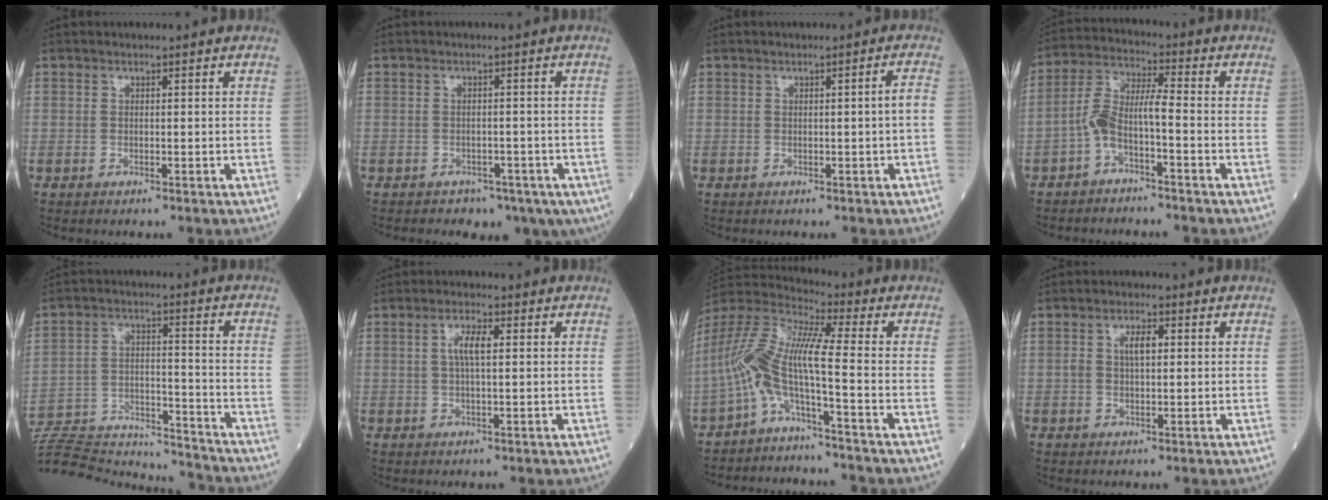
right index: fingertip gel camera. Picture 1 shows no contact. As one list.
[{"total": 5.8, "force": [-3.7, 4.0, 1.8], "torque": [-0.015, 0.010, -0.045]}, {"total": 1.6, "force": [-0.4, -0.3, 1.5], "torque": [-0.023, -0.001, -0.003]}, {"total": 5.2, "force": [-2.2, 0.9, 4.6], "torque": [-0.097, 0.023, -0.043]}, {"total": 23.1, "force": [-22.2, 3.3, 5.5], "torque": [-0.139, 0.001, -0.336]}, {"total": 3.6, "force": [0.7, 0.7, 3.4], "torque": [-0.069, 0.006, 0.014]}, {"total": 10.0, "force": [-3.9, 0.0, 9.3], "torque": [-0.197, 0.028, -0.081]}, {"total": 3.5, "force": [0.7, 1.4, 3.1], "torque": [-0.063, 0.011, 0.013]}]